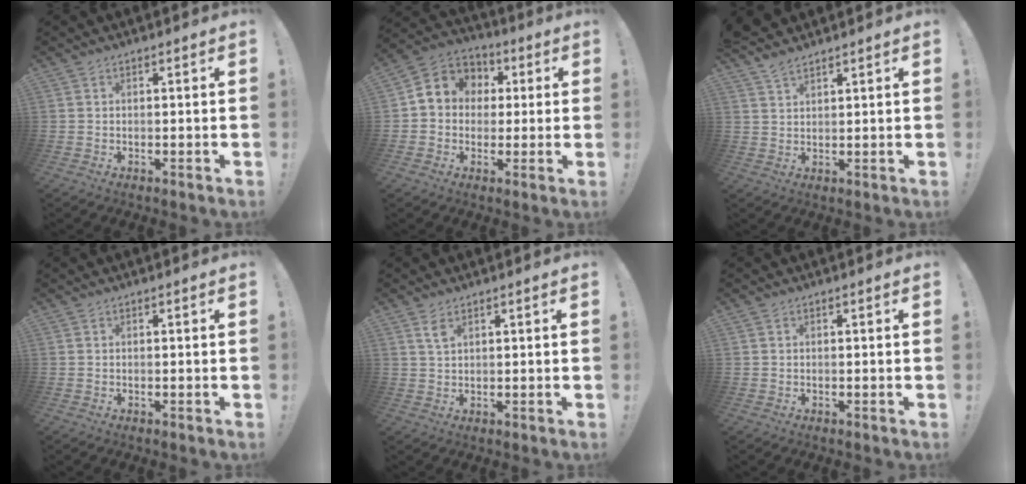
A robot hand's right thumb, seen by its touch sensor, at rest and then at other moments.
{"total": 7.9, "force": [0.7, 7.4, 2.8], "torque": [-0.036, 0.002, 0.021]}
{"total": 4.0, "force": [3.6, 0.9, 1.6], "torque": [-0.034, -0.020, 0.067]}
{"total": 0.0}
{"total": 3.3, "force": [1.8, 1.4, 2.3], "torque": [-0.043, -0.006, 0.032]}
{"total": 0.0}